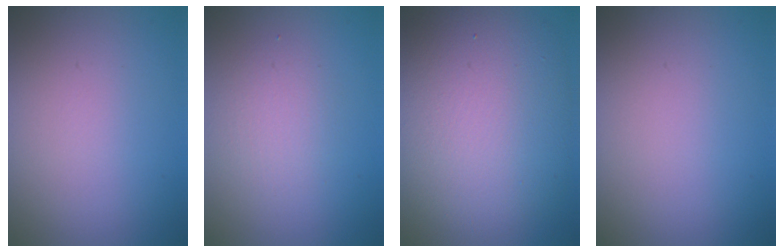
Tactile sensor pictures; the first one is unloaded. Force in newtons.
{"total": 2.2, "press": 2.2, "slide": 0.1}
{"total": 12.0, "press": 12.0, "slide": 0.5}
{"total": 0.0}